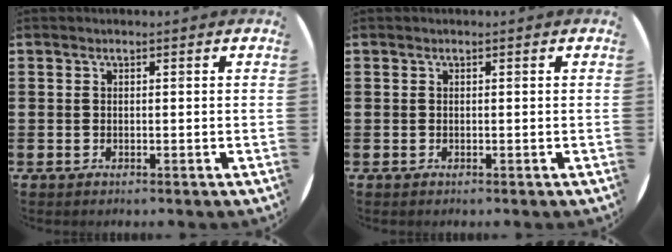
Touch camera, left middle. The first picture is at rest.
{"total": 0.0}